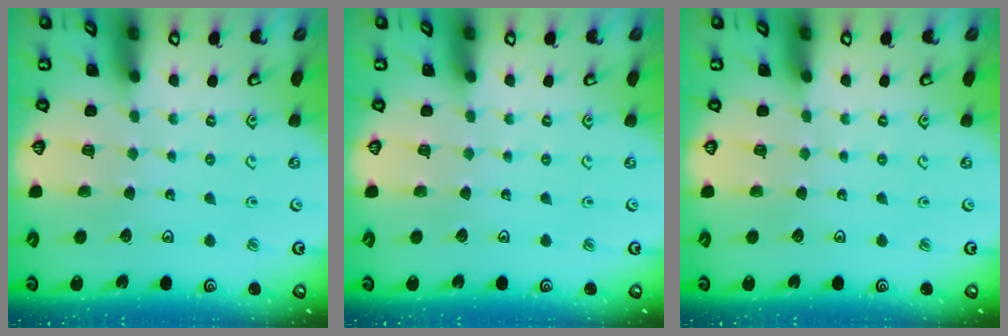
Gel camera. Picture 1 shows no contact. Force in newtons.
{"total": 0.0}
{"total": 0.0}